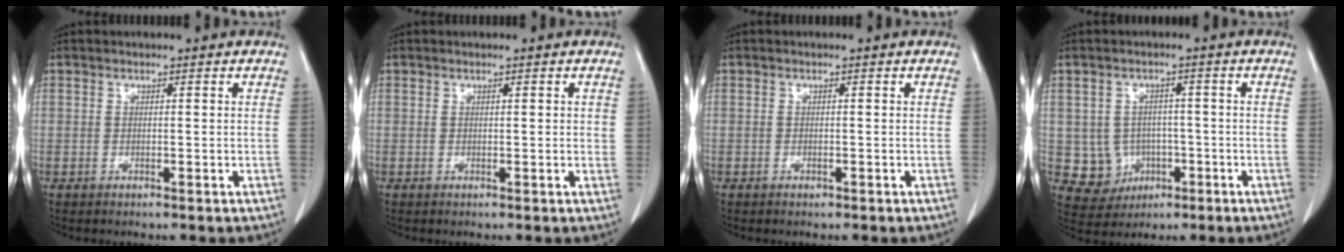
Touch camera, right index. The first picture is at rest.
{"total": 1.1, "force": [0.3, 0.4, 0.9], "torque": [-0.011, 0.002, 0.003]}
{"total": 0.5, "force": [-0.4, 0.2, 0.2], "torque": [-0.007, 0.000, -0.004]}
{"total": 6.4, "force": [-1.0, 6.1, 1.4], "torque": [-0.022, 0.009, -0.002]}